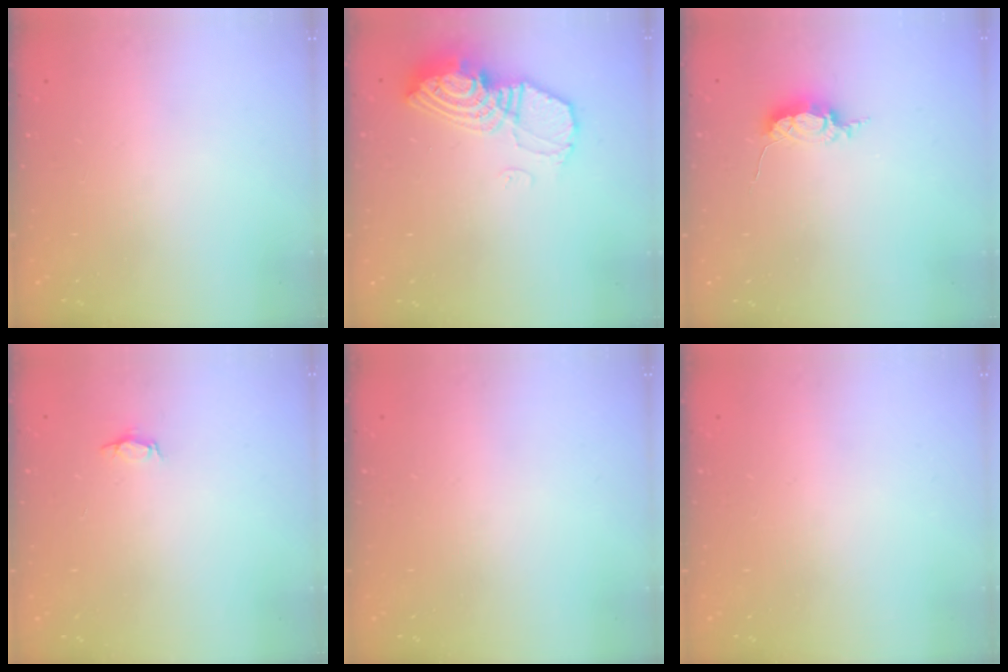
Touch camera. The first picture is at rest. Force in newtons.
{"total": 13.7, "press": 13.7, "slide": 1.2}
{"total": 5.5, "press": 5.5, "slide": 0.3}
{"total": 2.8, "press": 2.8, "slide": 0.3}
{"total": 0.0}
{"total": 0.0}